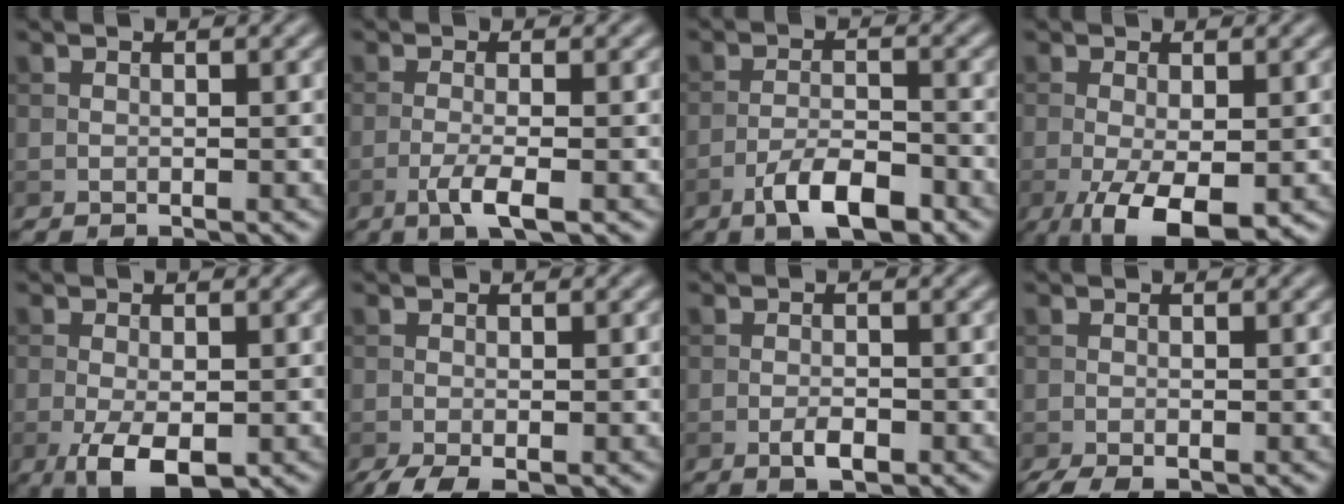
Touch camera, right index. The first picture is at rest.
{"total": 3.0, "force": [-1.3, 0.6, 2.7], "torque": [-0.049, 0.004, -0.031]}
{"total": 5.0, "force": [-3.1, 1.7, 3.5], "torque": [-0.062, 0.003, -0.058]}
{"total": 6.2, "force": [-2.4, 2.3, 5.2], "torque": [-0.101, -0.014, -0.036]}
{"total": 4.7, "force": [-1.8, 2.1, 3.8], "torque": [-0.076, -0.012, -0.027]}
{"total": 2.9, "force": [-1.6, 0.9, 2.2], "torque": [-0.044, -0.009, -0.027]}
{"total": 1.8, "force": [-0.9, 0.7, 1.4], "torque": [-0.026, -0.001, -0.017]}
{"total": 2.3, "force": [-1.5, 0.6, 1.6], "torque": [-0.033, -0.006, -0.026]}